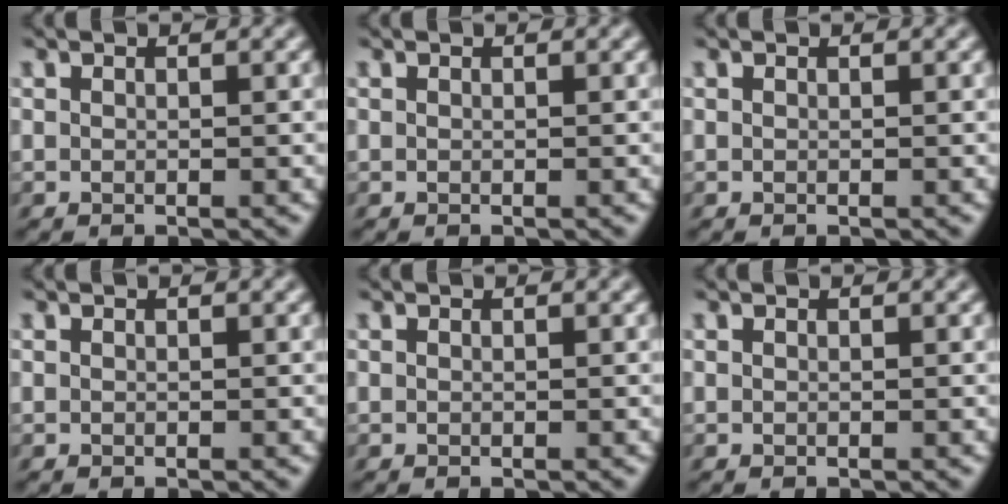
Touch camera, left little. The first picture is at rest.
{"total": 0.0}
{"total": 0.0}
{"total": 0.0}
{"total": 0.0}
{"total": 0.0}